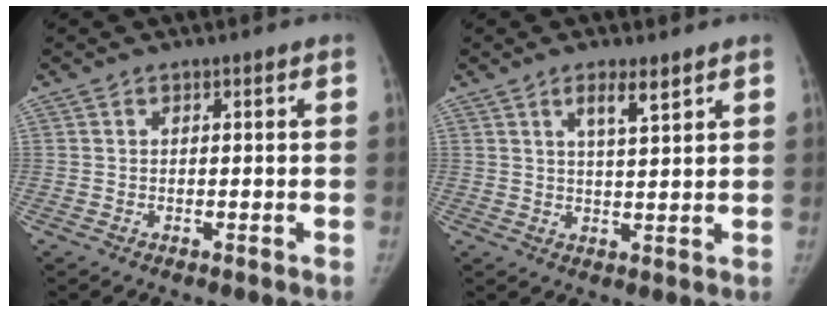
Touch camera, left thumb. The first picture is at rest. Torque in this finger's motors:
{"motor_torque": [-0.02, 0.05, 0.05, 0.26, 0.01]}